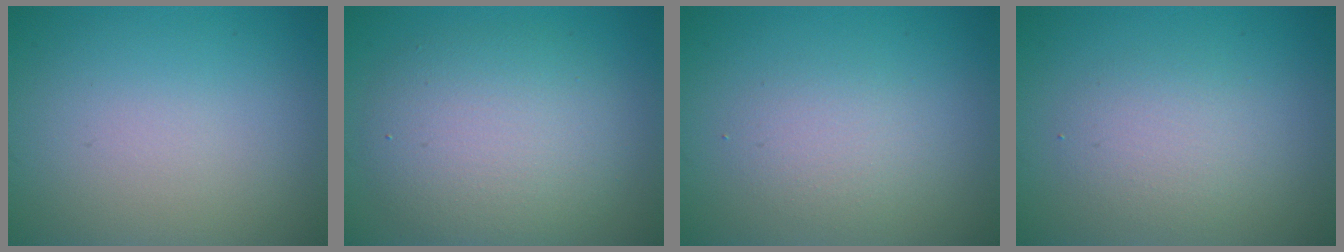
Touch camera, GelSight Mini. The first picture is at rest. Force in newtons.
{"total": 6.1, "press": 6.1, "slide": 0.2}
{"total": 2.0, "press": 2.0, "slide": 0.1}
{"total": 2.5, "press": 2.5, "slide": 0.2}